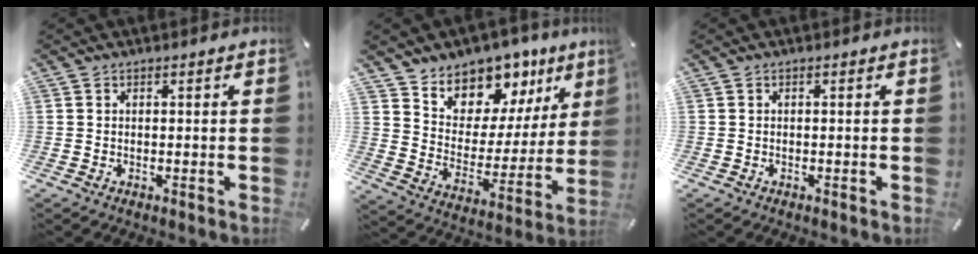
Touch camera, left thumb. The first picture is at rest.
{"total": 10.2, "force": [8.3, 5.9, -0.7], "torque": [0.008, -0.103, 0.150]}
{"total": 0.0}